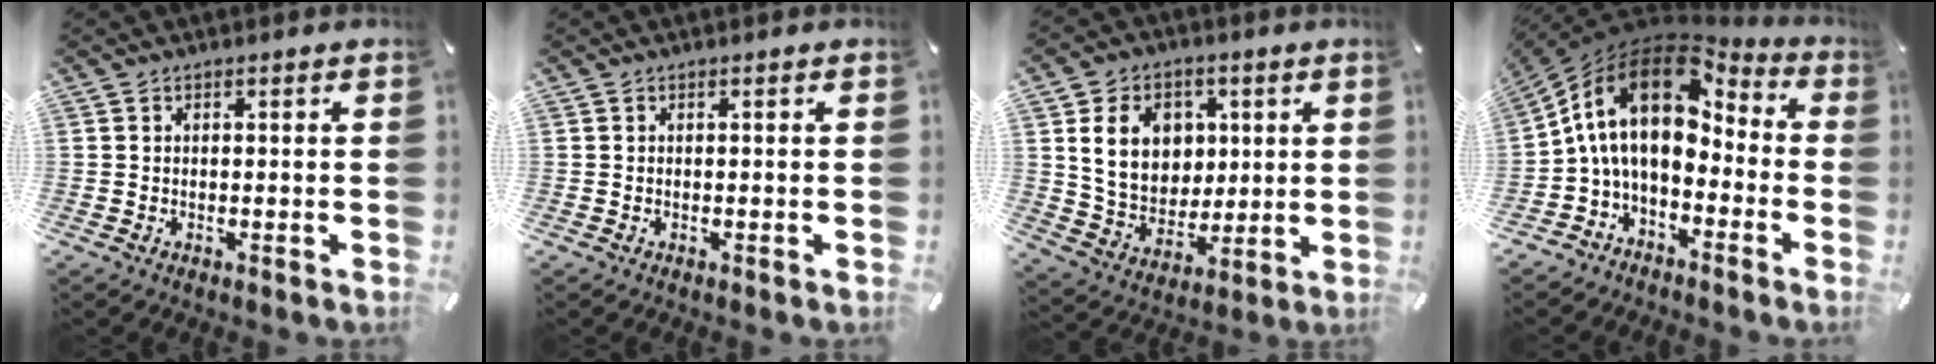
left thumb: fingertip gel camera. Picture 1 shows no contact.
{"total": 0.0}
{"total": 13.3, "force": [3.4, 11.3, 6.2], "torque": [-0.108, 0.001, 0.070]}
{"total": 16.4, "force": [1.4, 10.4, 12.6], "torque": [-0.262, -0.008, 0.017]}